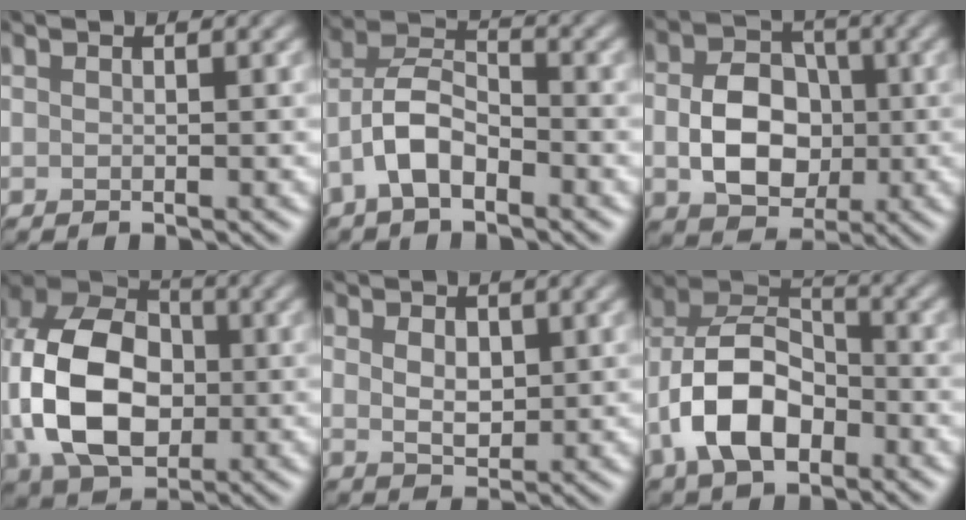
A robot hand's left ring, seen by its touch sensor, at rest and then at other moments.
{"total": 4.6, "force": [-3.4, 1.8, 2.5], "torque": [-0.050, 0.006, -0.068]}
{"total": 6.0, "force": [-1.7, 4.6, 3.6], "torque": [-0.067, -0.007, -0.026]}
{"total": 11.0, "force": [-1.6, 7.9, 7.5], "torque": [-0.175, -0.002, -0.027]}
{"total": 2.2, "force": [0.4, 1.6, 1.5], "torque": [-0.039, -0.009, 0.016]}
{"total": 7.7, "force": [-4.2, 4.4, 4.8], "torque": [-0.094, 0.005, -0.080]}